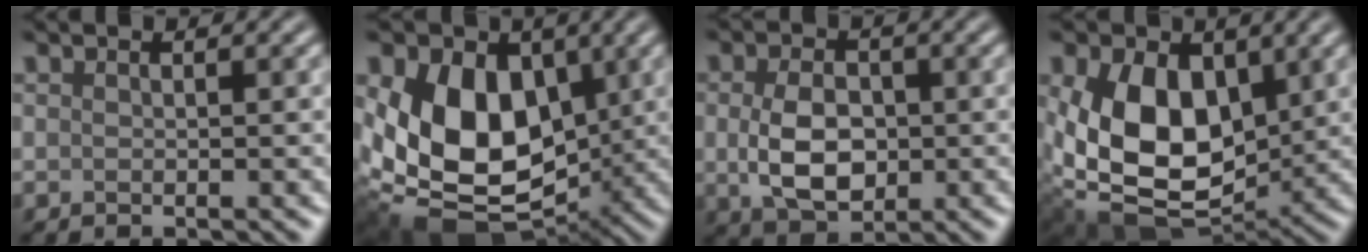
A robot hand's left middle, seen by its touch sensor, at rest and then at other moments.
{"total": 12.7, "force": [1.3, 8.7, 9.1], "torque": [-0.169, -0.019, 0.016]}
{"total": 5.3, "force": [-0.2, 3.6, 3.9], "torque": [-0.081, -0.007, -0.002]}
{"total": 10.8, "force": [1.3, 7.1, 8.0], "torque": [-0.160, -0.020, 0.023]}